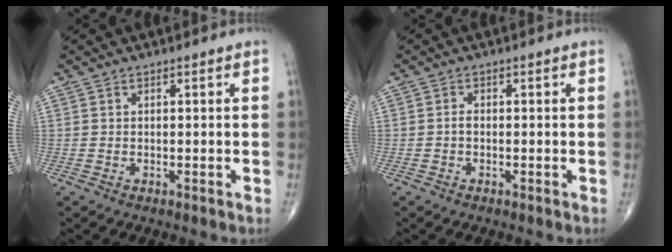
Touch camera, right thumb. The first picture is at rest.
{"total": 0.9, "force": [-0.3, 0.5, 0.6], "torque": [-0.011, 0.001, -0.009]}